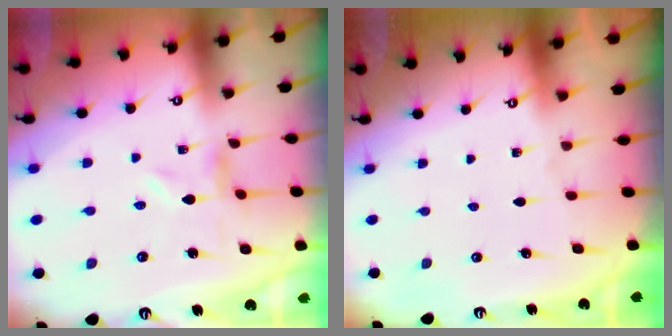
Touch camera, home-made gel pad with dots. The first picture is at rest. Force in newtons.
{"total": 0.0}